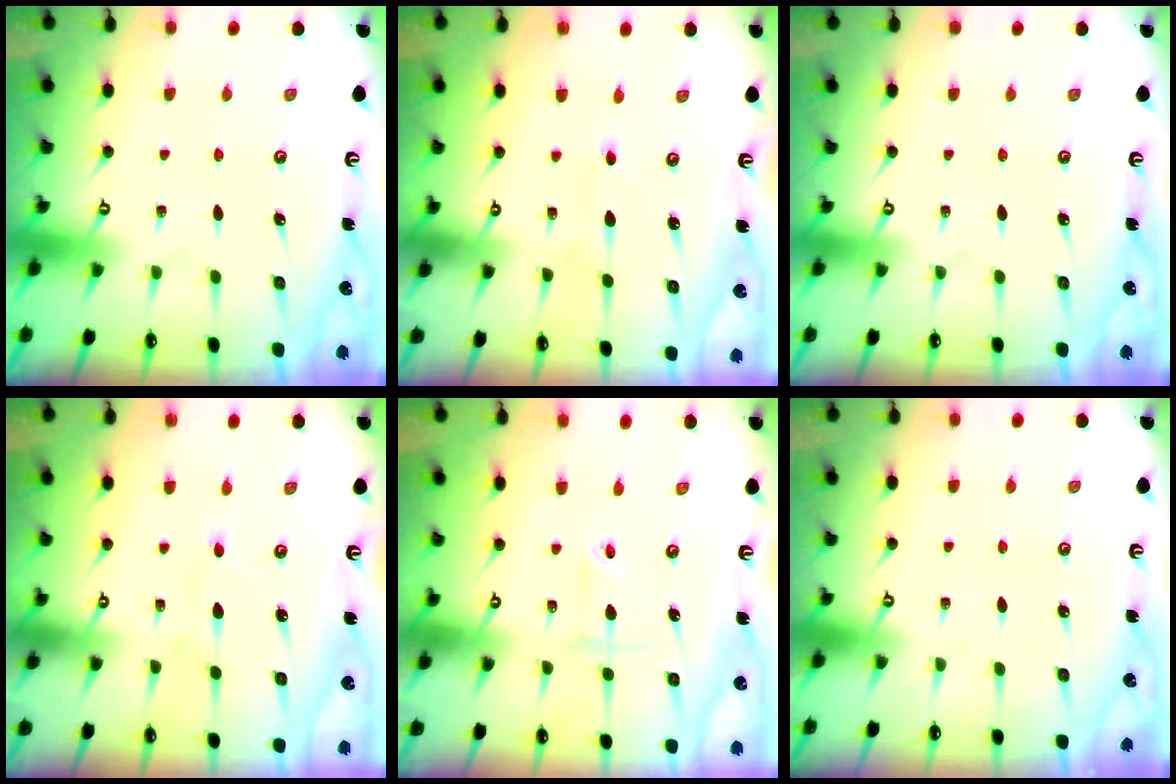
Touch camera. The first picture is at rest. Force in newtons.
{"total": 3.3, "press": 3.3, "slide": 0.4}
{"total": 0.0}
{"total": 3.3, "press": 3.3, "slide": 0.4}
{"total": 2.5, "press": 2.5, "slide": 0.3}
{"total": 0.0}